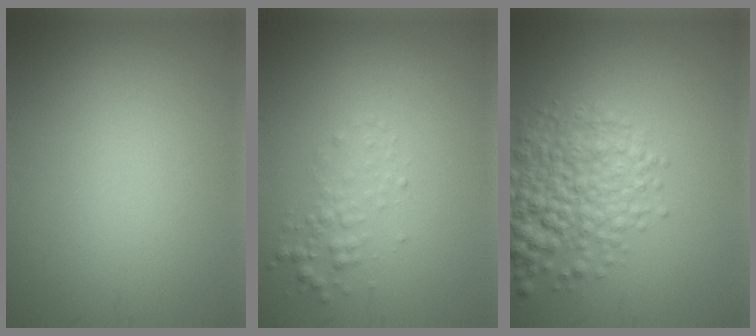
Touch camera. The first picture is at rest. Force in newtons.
{"total": 1.7, "press": 1.7, "slide": 0.0}
{"total": 5.8, "press": 5.8, "slide": 0.3}